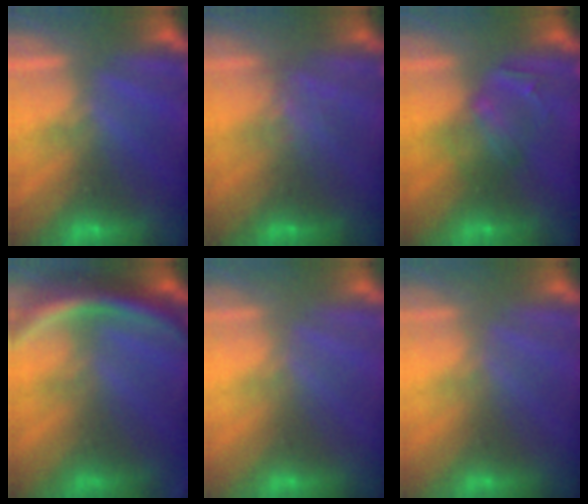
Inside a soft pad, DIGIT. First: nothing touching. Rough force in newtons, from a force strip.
{"total": 1.2}
{"total": 2.4}
{"total": 11.4}
{"total": 2.5}
{"total": 2.5}